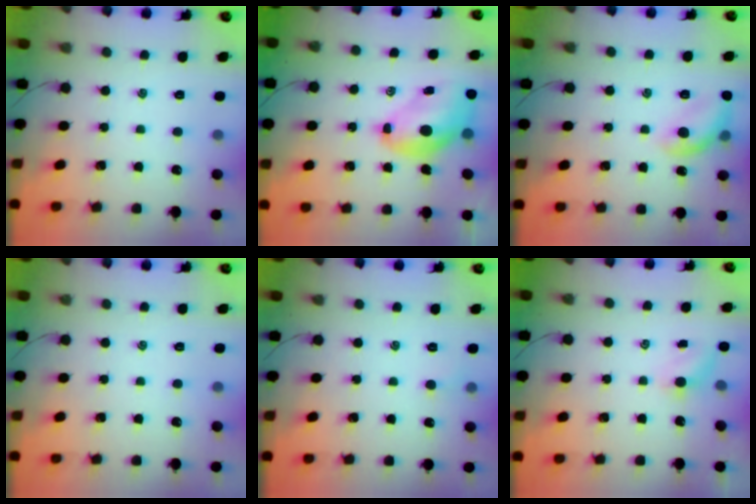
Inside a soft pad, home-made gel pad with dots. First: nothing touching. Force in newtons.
{"total": 8.9, "press": 8.5, "slide": 2.7}
{"total": 11.6, "press": 11.5, "slide": 1.4}
{"total": 0.0}
{"total": 2.6, "press": 2.5, "slide": 0.8}
{"total": 3.6, "press": 3.5, "slide": 1.0}